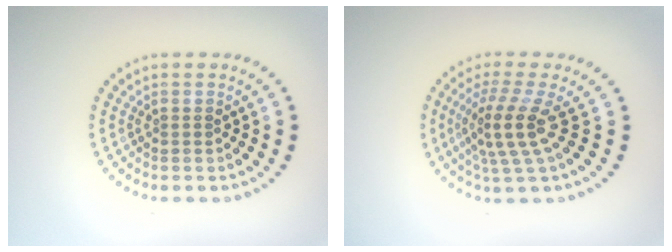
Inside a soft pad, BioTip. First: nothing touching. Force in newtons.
{"total": 3.9, "press": 2.8, "slide": 2.7}